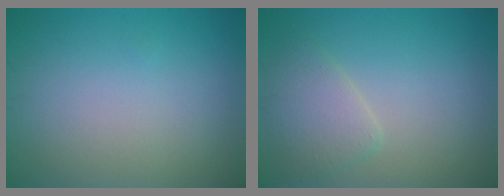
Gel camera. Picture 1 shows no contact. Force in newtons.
{"total": 2.9, "press": 2.9, "slide": 0.2}